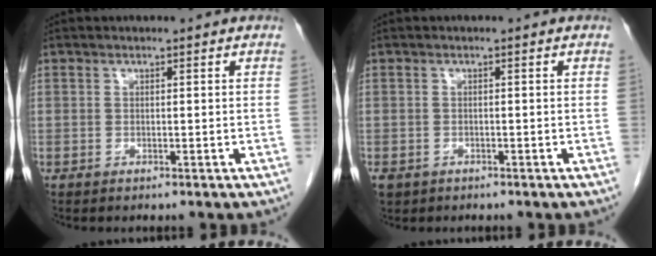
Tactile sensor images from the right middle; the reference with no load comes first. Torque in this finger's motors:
{"motor_torque": [1.14, -0.99, 1.05, 0.21]}